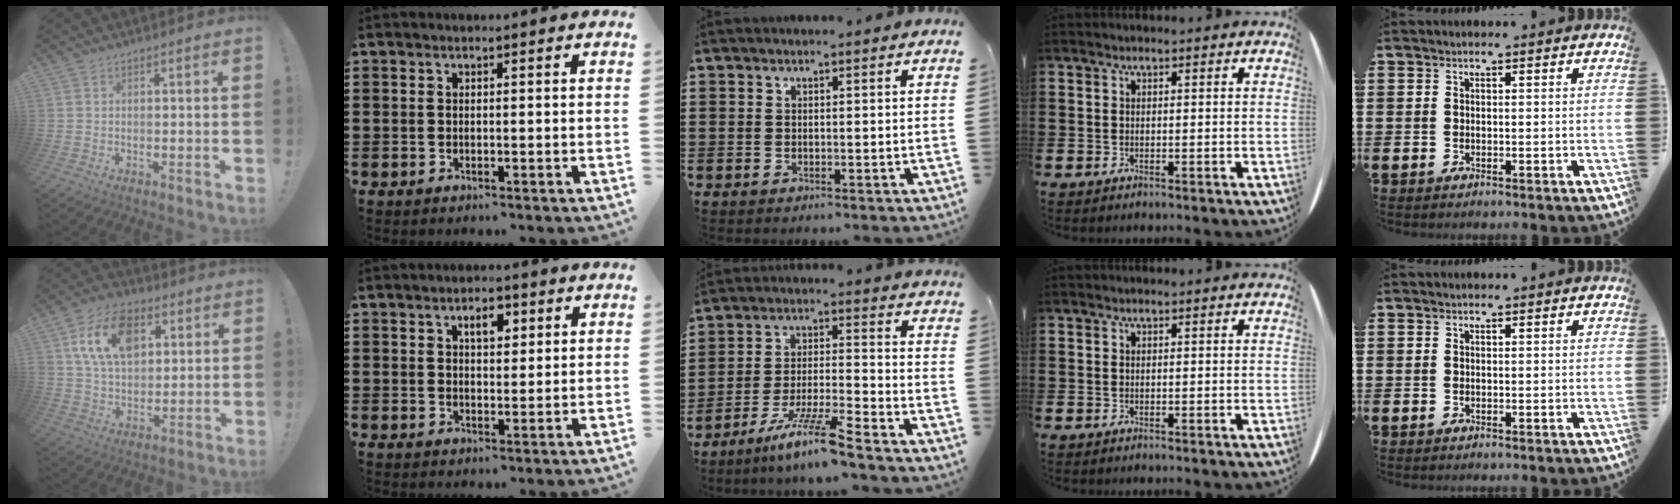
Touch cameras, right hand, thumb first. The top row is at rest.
{"thumb": {"total": 15.9, "force": [6.2, 10.9, 9.9], "torque": [-0.158, -0.008, 0.119]}, "index": {"total": 3.4, "force": [1.6, 1.7, 2.5], "torque": [-0.040, 0.002, 0.024]}, "middle": {"total": 8.6, "force": [-6.7, -0.1, 5.4], "torque": [-0.111, -0.012, -0.130]}}